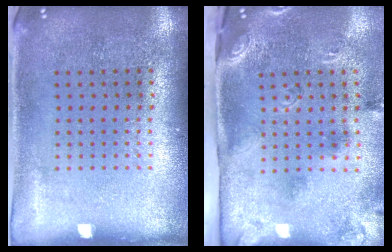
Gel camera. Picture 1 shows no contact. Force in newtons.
{"total": 3.0, "press": 1.8, "slide": 2.3}